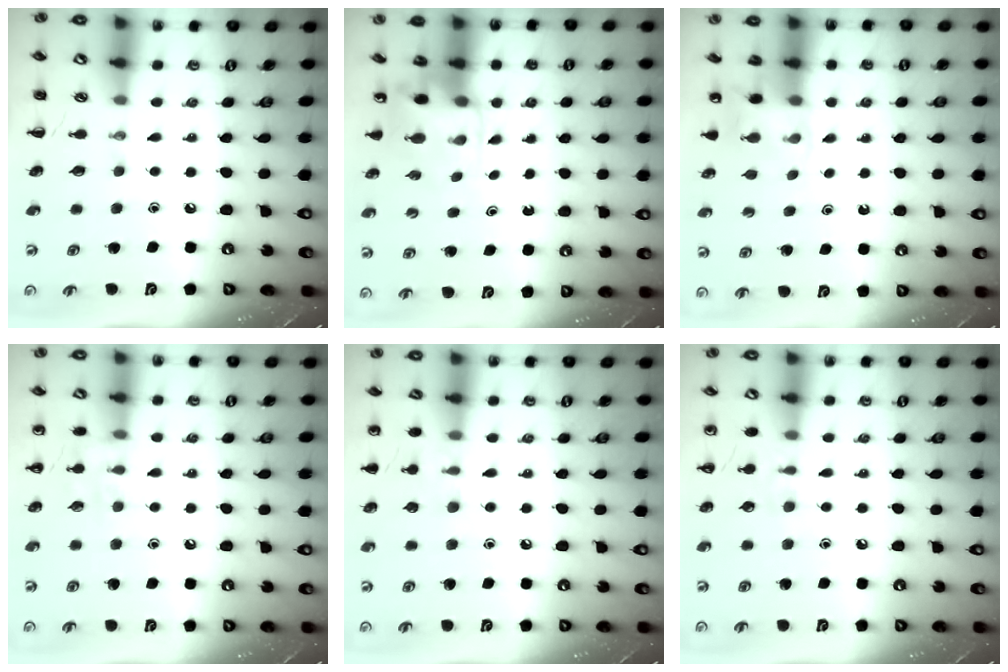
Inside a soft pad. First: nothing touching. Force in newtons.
{"total": 4.3, "press": 4.2, "slide": 1.0}
{"total": 5.6, "press": 5.4, "slide": 1.5}
{"total": 8.0, "press": 7.8, "slide": 1.4}
{"total": 7.2, "press": 6.8, "slide": 2.2}
{"total": 7.1, "press": 6.9, "slide": 1.6}